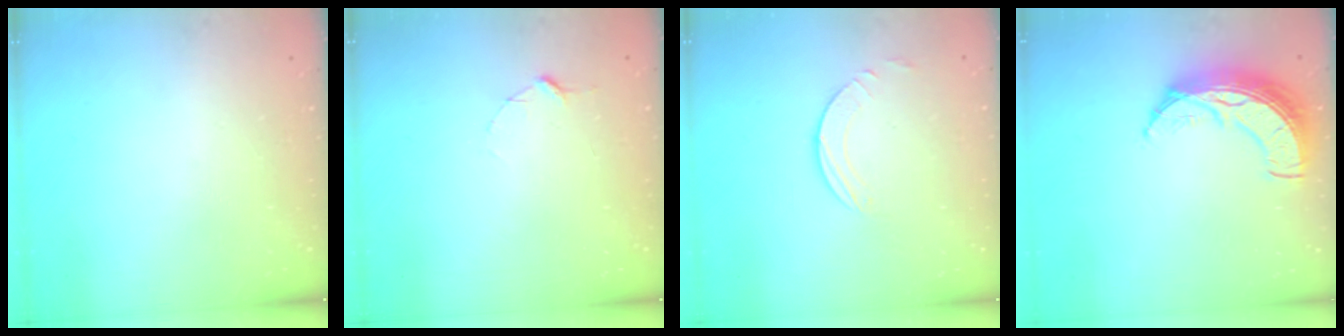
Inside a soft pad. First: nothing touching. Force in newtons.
{"total": 2.9, "press": 2.9, "slide": 0.3}
{"total": 2.8, "press": 2.8, "slide": 0.2}
{"total": 13.7, "press": 13.7, "slide": 1.0}